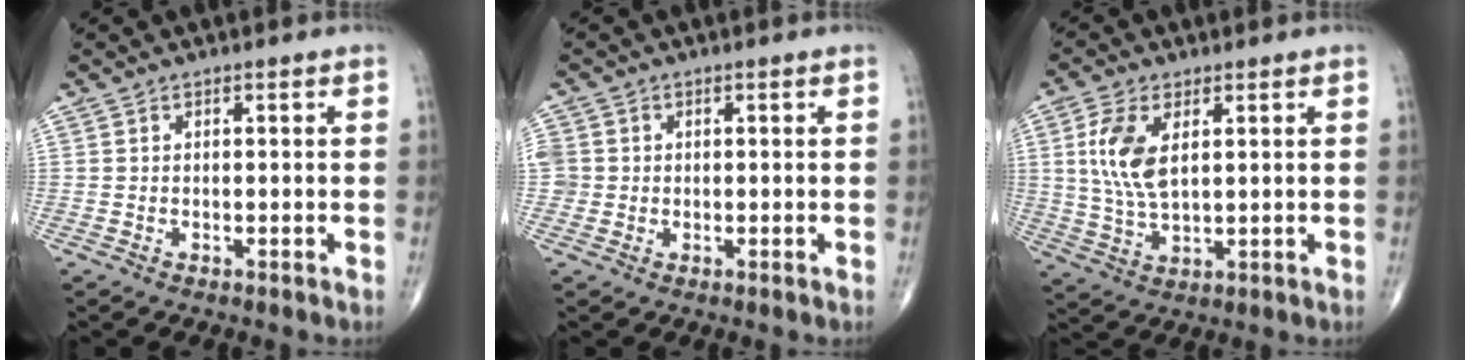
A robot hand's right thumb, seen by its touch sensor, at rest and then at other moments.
{"total": 4.0, "force": [0.1, 3.8, 1.0], "torque": [-0.014, 0.010, 0.003]}
{"total": 9.2, "force": [2.4, 4.6, 7.6], "torque": [-0.162, -0.008, 0.050]}